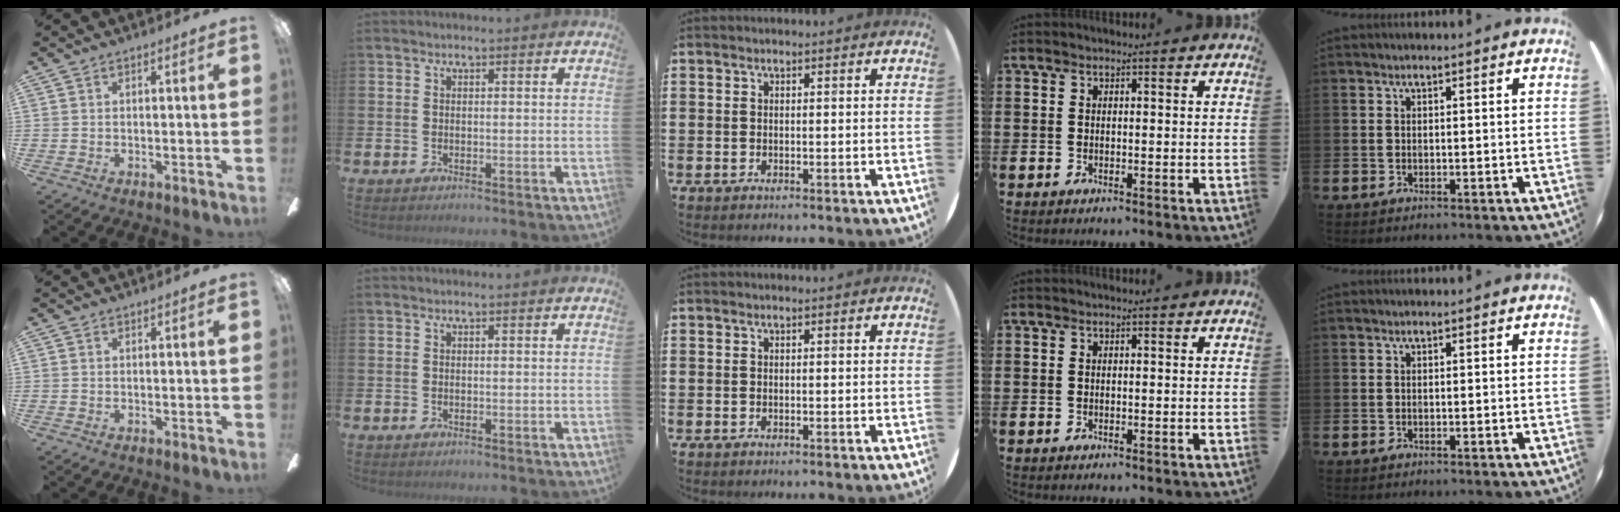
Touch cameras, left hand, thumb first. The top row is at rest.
{}